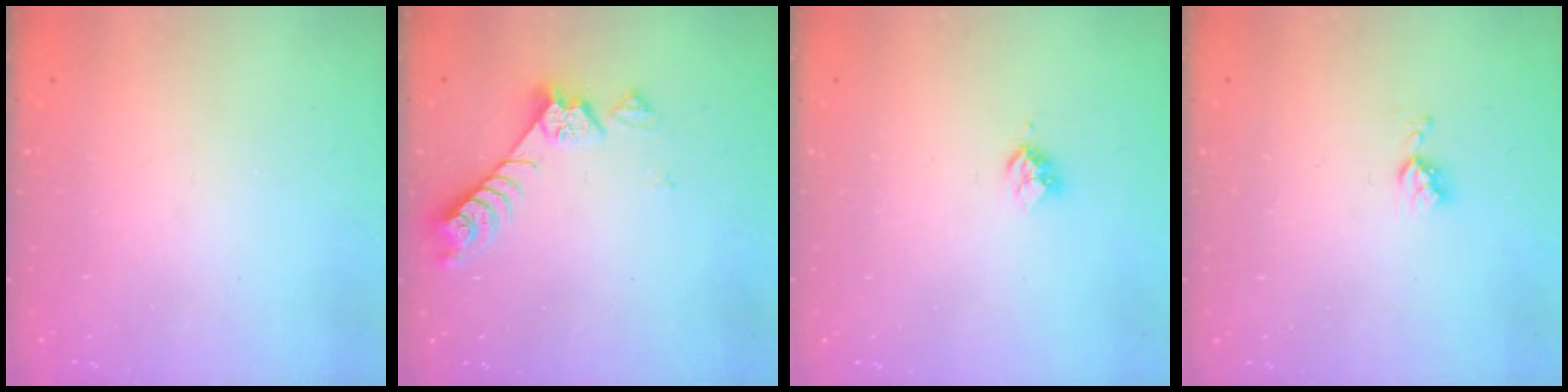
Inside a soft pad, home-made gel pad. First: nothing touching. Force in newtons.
{"total": 7.4, "press": 7.4, "slide": 0.4}
{"total": 3.0, "press": 2.9, "slide": 0.4}
{"total": 4.4, "press": 4.3, "slide": 0.7}